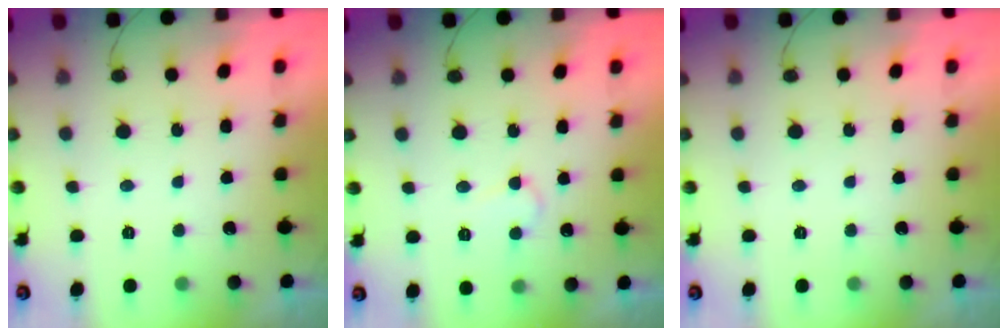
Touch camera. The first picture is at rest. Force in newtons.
{"total": 5.4, "press": 5.4, "slide": 0.4}
{"total": 0.0}